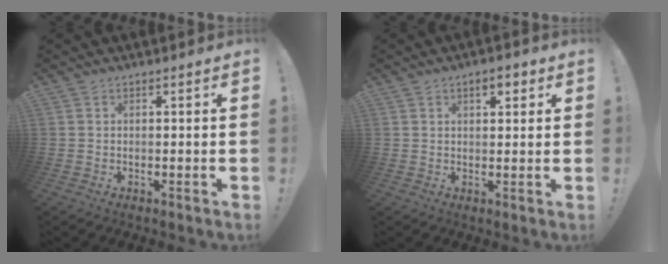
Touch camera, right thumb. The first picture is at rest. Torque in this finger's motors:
{"motor_torque": [0.12, 1.50, 0.59, 0.14, 0.05]}